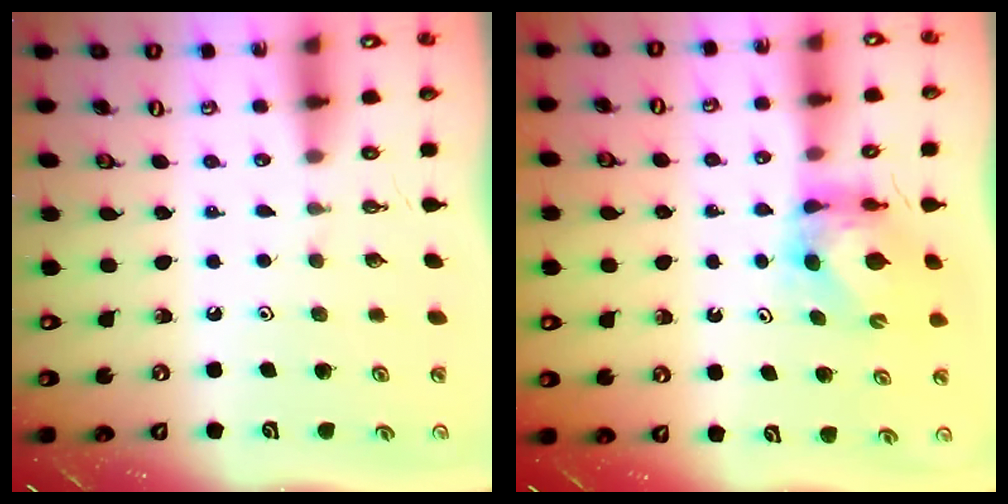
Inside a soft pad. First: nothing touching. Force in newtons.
{"total": 5.6, "press": 5.5, "slide": 0.6}